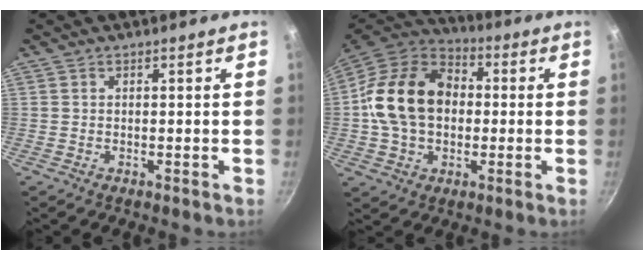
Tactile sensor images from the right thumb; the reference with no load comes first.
{"total": 18.9, "force": [0.2, 13.8, 12.9], "torque": [-0.218, 0.026, -0.002]}